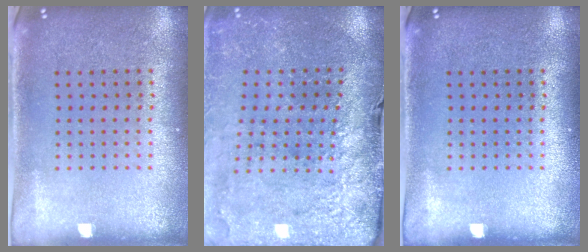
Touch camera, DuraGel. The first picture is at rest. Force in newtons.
{"total": 3.2, "press": 3.1, "slide": 1.0}
{"total": 0.0}